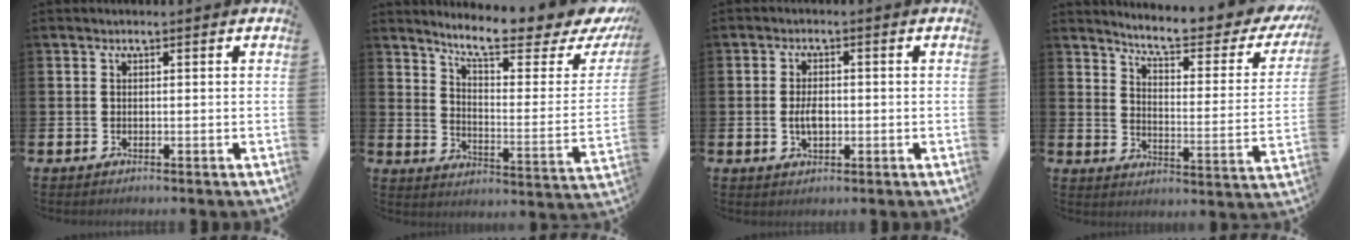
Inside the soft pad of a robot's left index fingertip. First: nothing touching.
{"total": 9.4, "force": [8.1, 1.4, 4.6], "torque": [-0.100, -0.061, 0.130]}
{"total": 3.2, "force": [-0.2, 1.8, 2.7], "torque": [-0.040, 0.000, -0.007]}
{"total": 6.7, "force": [6.0, 1.0, 2.9], "torque": [-0.069, -0.048, 0.093]}